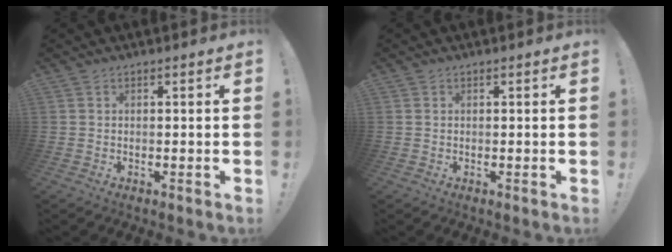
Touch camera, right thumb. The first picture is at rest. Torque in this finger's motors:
{"motor_torque": [-0.16, -0.07, -0.09, 0.19, -0.04]}